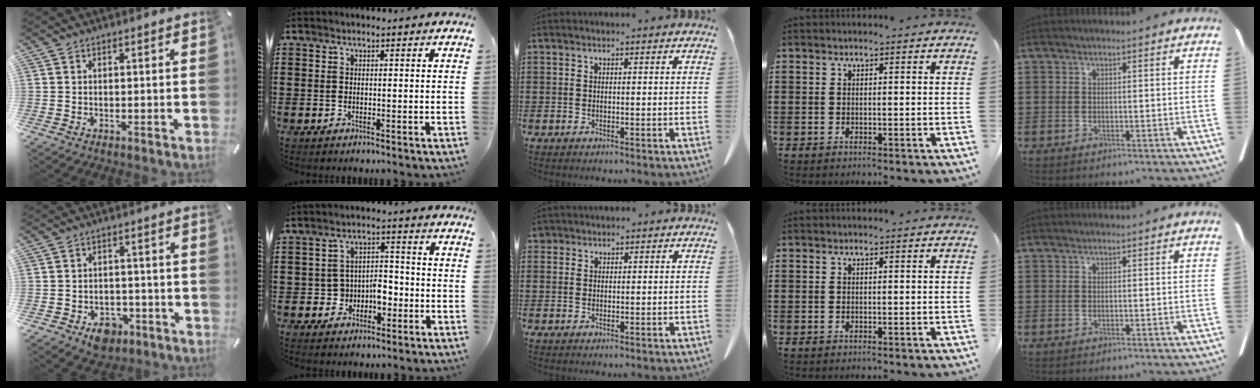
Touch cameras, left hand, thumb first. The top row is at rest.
{"thumb": {"total": 6.7, "force": [-3.5, 4.8, 3.0], "torque": [-0.046, 0.019, -0.062]}, "index": {"total": 4.8, "force": [-2.2, 3.5, 2.5], "torque": [-0.052, 0.011, -0.044]}, "middle": {"total": 1.2, "force": [1.0, 0.6, 0.1], "torque": [-0.007, 0.001, 0.020]}}